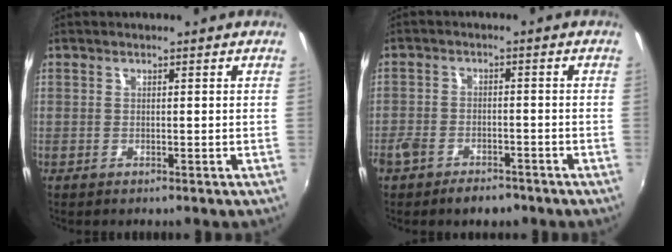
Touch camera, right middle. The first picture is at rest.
{"total": 6.8, "force": [-5.1, 3.4, 3.0], "torque": [-0.079, -0.005, -0.085]}